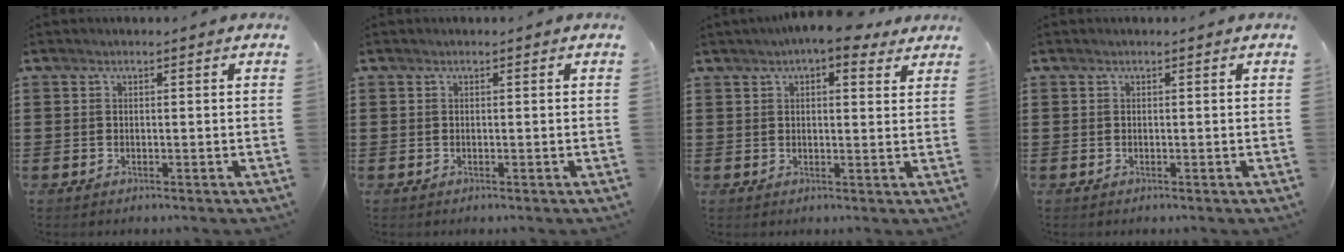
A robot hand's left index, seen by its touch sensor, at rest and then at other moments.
{"total": 0.0}
{"total": 4.9, "force": [3.6, 1.3, 3.0], "torque": [-0.052, -0.003, 0.060]}
{"total": 0.0}